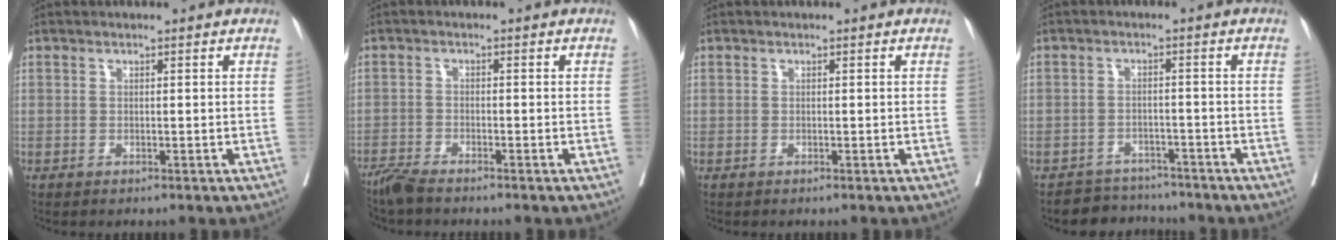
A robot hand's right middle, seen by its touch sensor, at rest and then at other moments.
{"total": 3.0, "force": [-2.7, 0.0, 1.3], "torque": [-0.026, -0.009, -0.055]}
{"total": 0.8, "force": [0.6, -0.5, 0.0], "torque": [-0.002, -0.003, 0.007]}
{"total": 3.9, "force": [-3.6, 1.2, -0.9], "torque": [0.020, 0.010, -0.057]}